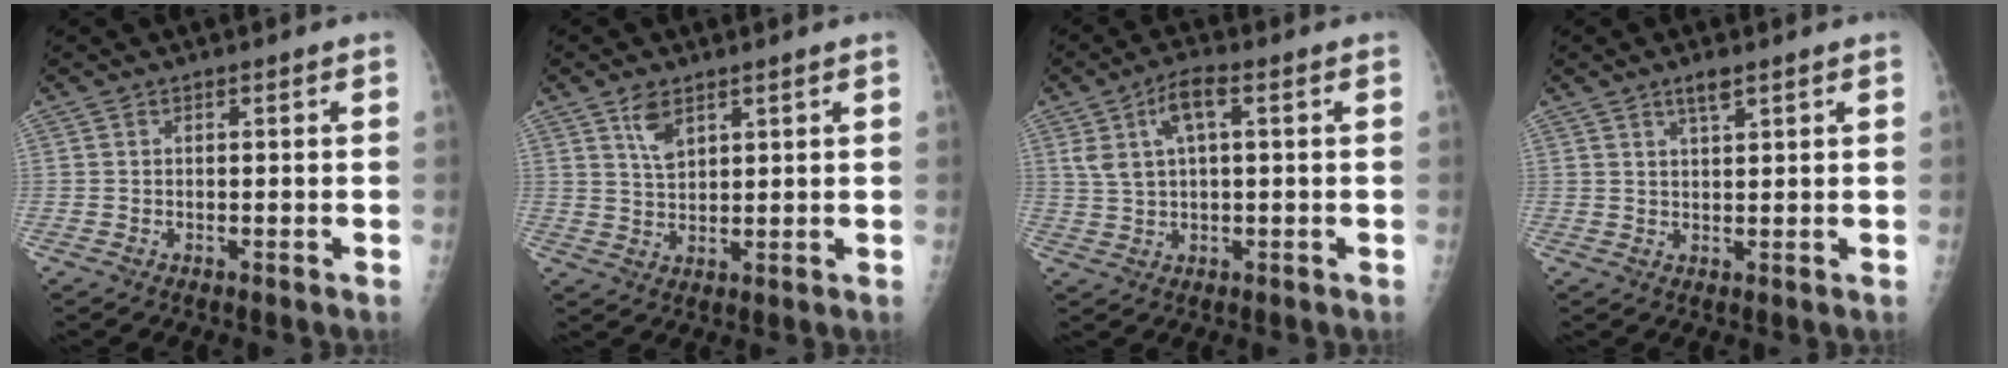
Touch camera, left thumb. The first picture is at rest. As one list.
[{"total": 4.7, "force": [2.8, 2.5, 2.8], "torque": [-0.037, -0.016, 0.057]}, {"total": 6.9, "force": [2.2, 3.1, 5.8], "torque": [-0.114, 0.010, 0.041]}, {"total": 2.9, "force": [2.1, 1.0, 1.8], "torque": [-0.021, -0.011, 0.037]}]